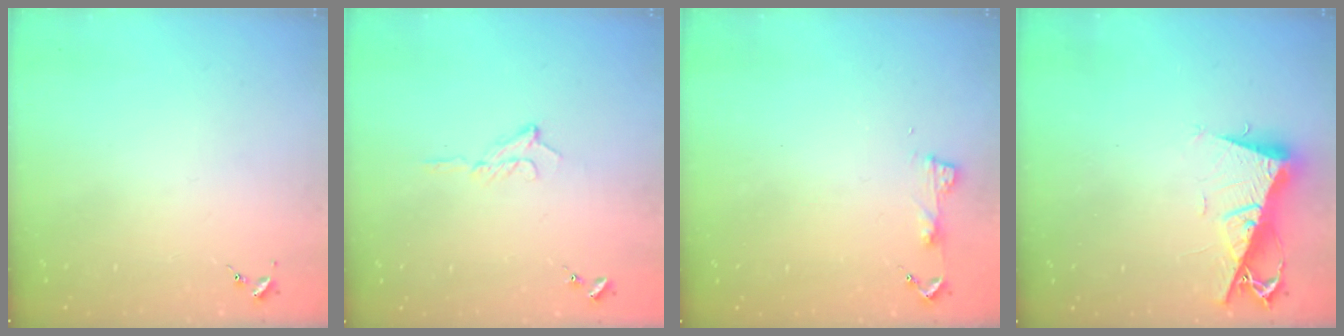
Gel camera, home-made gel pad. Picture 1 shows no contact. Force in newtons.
{"total": 6.5, "press": 6.5, "slide": 0.8}
{"total": 4.4, "press": 4.4, "slide": 0.5}
{"total": 10.3, "press": 10.3, "slide": 0.8}